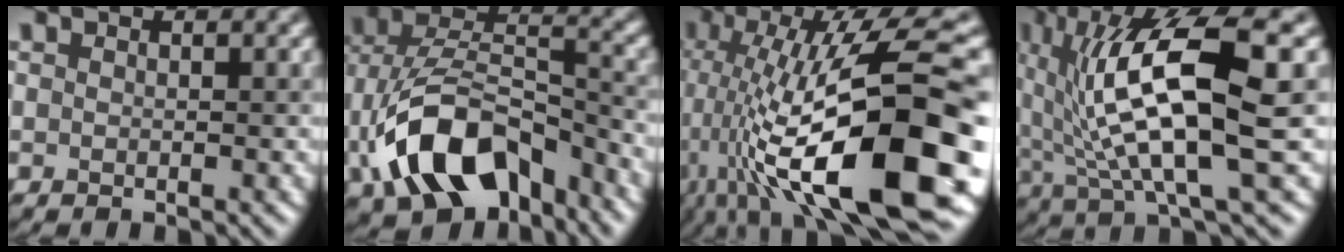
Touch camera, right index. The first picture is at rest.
{"total": 12.1, "force": [-5.7, 6.9, 8.1], "torque": [-0.153, 0.003, -0.103]}
{"total": 18.0, "force": [-3.2, 5.9, 16.7], "torque": [-0.284, 0.027, -0.059]}
{"total": 12.6, "force": [1.7, 3.2, 12.1], "torque": [-0.216, 0.004, 0.036]}